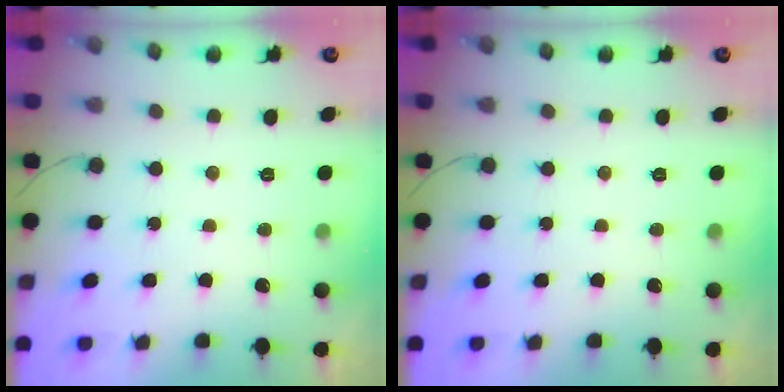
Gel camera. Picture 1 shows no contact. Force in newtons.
{"total": 0.0}